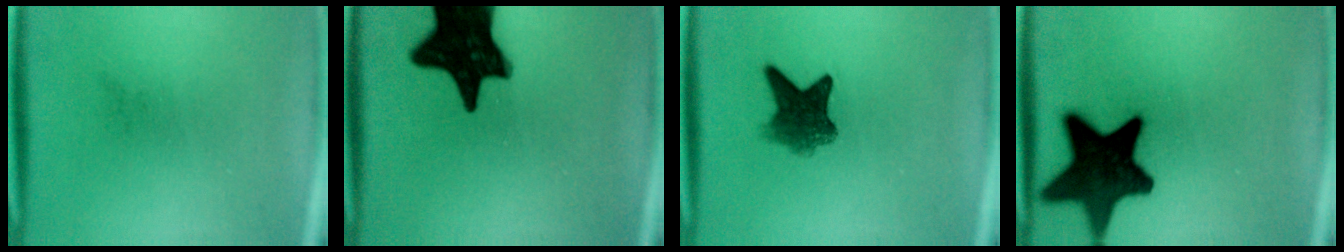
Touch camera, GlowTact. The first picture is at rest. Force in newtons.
{"total": 18.7}
{"total": 6.3}
{"total": 17.3}